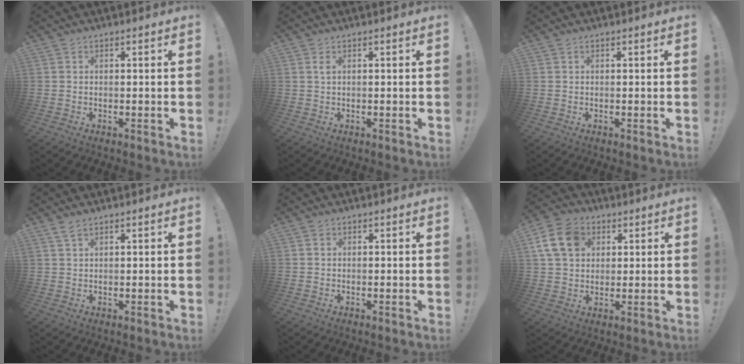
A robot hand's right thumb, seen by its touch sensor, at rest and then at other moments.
{"total": 1.3, "force": [0.5, 0.3, 1.2], "torque": [-0.026, 0.003, 0.007]}
{"total": 0.0}
{"total": 2.8, "force": [2.0, 1.1, 1.7], "torque": [-0.034, -0.004, 0.037]}
{"total": 0.7, "force": [0.2, 0.6, 0.1], "torque": [-0.009, 0.006, 0.006]}
{"total": 12.8, "force": [4.8, 9.9, 6.7], "torque": [-0.120, -0.008, 0.099]}